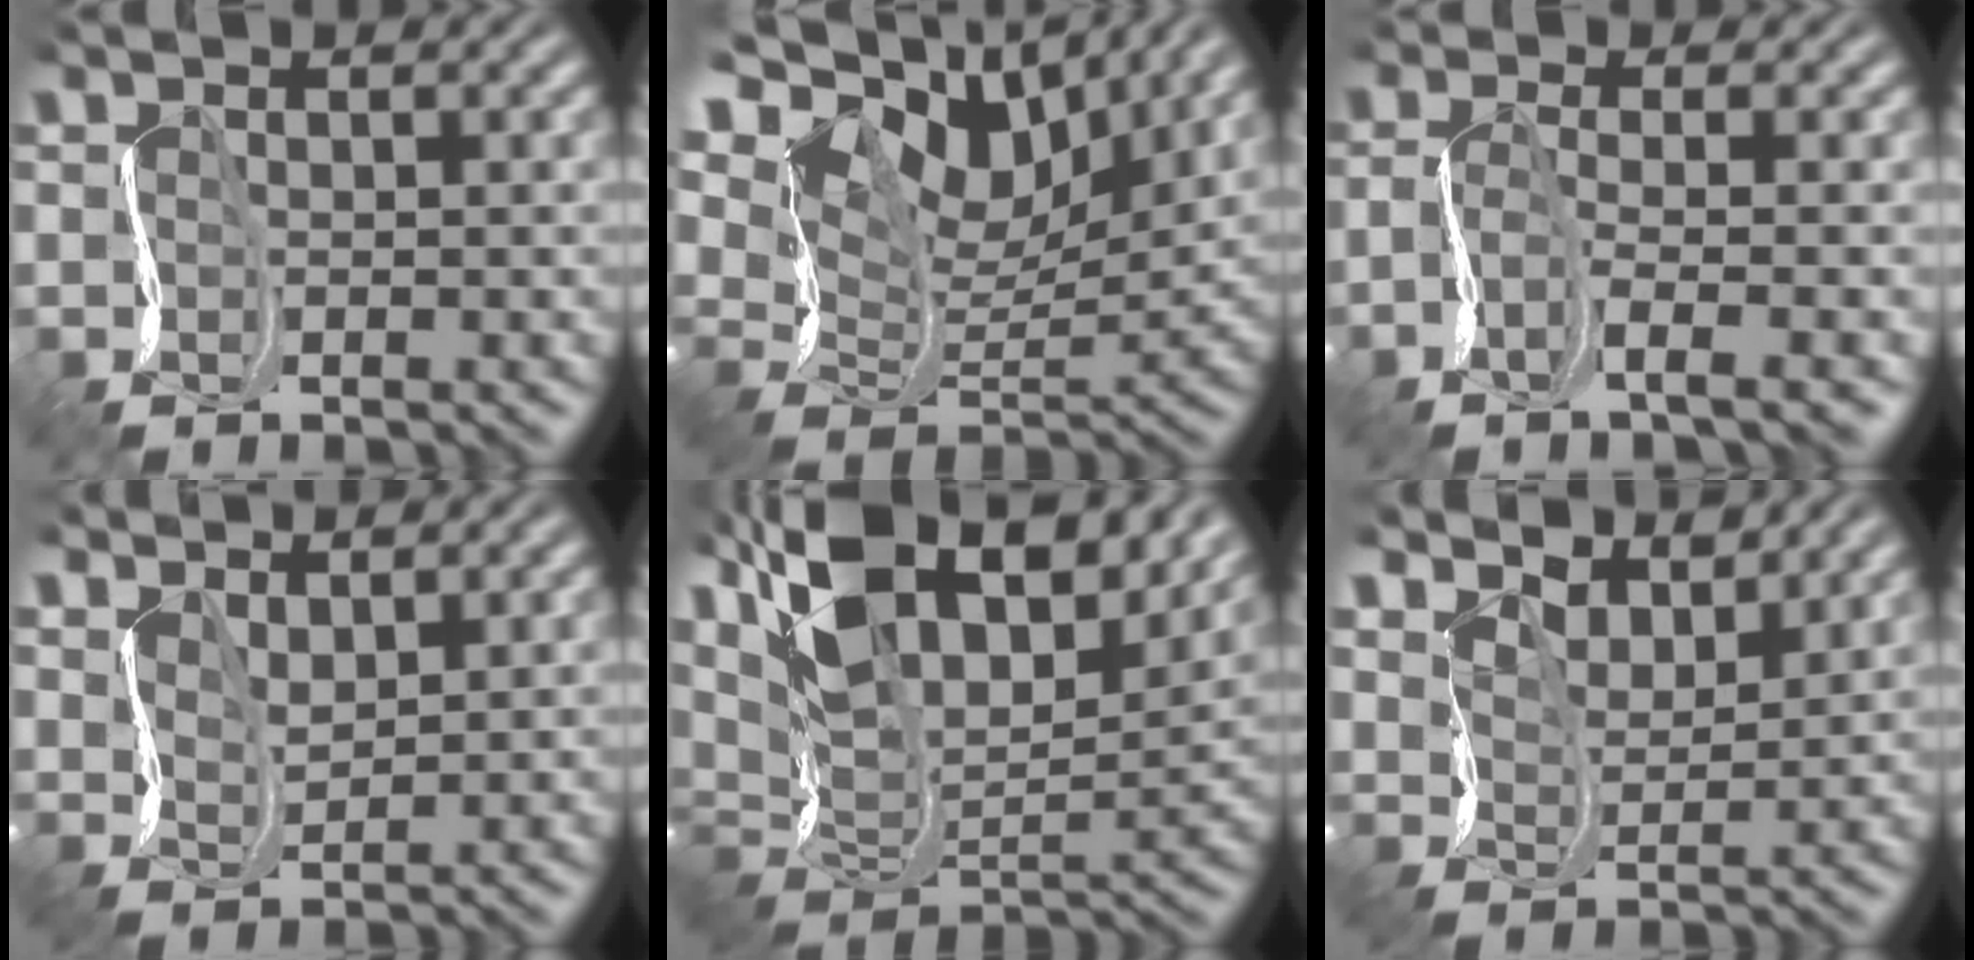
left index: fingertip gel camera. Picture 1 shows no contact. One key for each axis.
{"total": 13.5, "fx": 8.7, "fy": 6.7, "fz": 7.8, "tx": -0.162, "ty": 0.031, "tz": 0.144}
{"total": 3.3, "fx": -1.4, "fy": 0.5, "fz": 2.9, "tx": -0.059, "ty": -0.003, "tz": -0.036}
{"total": 2.2, "fx": 2.1, "fy": 0.6, "fz": 0.4, "tx": -0.018, "ty": -0.001, "tz": 0.045}
{"total": 15.1, "fx": 9.4, "fy": 7.0, "fz": 9.5, "tx": -0.196, "ty": 0.033, "tz": 0.166}
{"total": 4.0, "fx": 3.8, "fy": 1.1, "fz": 0.8, "tx": -0.032, "ty": -0.003, "tz": 0.061}